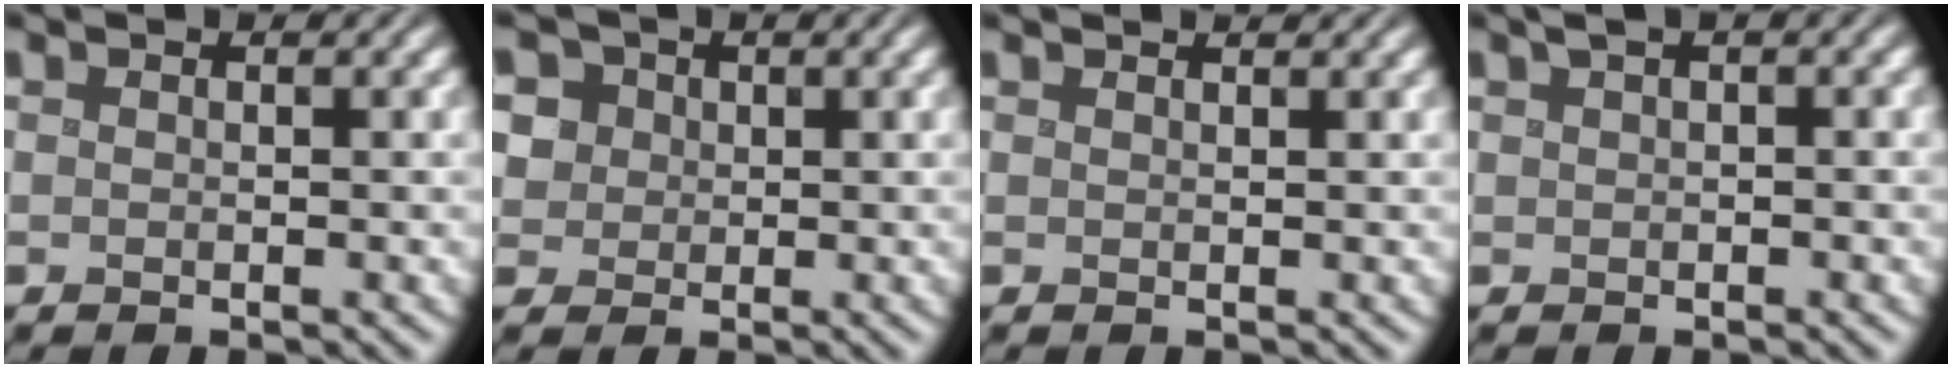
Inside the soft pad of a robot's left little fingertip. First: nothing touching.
{"total": 5.4, "force": [2.3, 4.3, 2.3], "torque": [-0.051, 0.022, 0.025]}
{"total": 1.3, "force": [1.2, 0.1, 0.3], "torque": [-0.010, -0.001, 0.013]}
{"total": 2.0, "force": [1.1, 0.6, 1.6], "torque": [-0.026, 0.008, 0.020]}